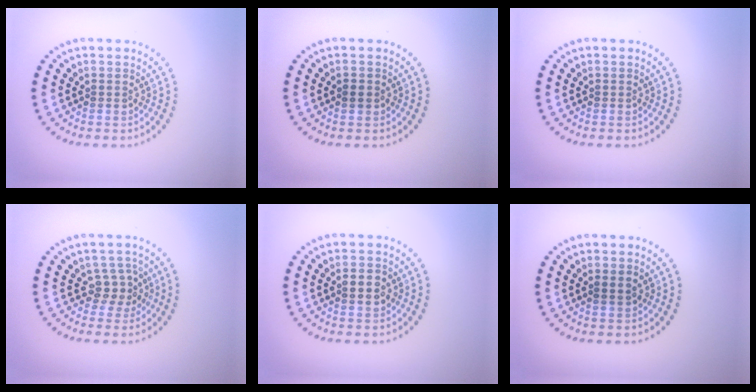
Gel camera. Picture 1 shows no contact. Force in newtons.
{"total": 0.8, "press": 0.8, "slide": 0.1}
{"total": 0.0}
{"total": 2.1, "press": 1.7, "slide": 1.3}
{"total": 1.6, "press": 1.6, "slide": 0.0}
{"total": 0.9, "press": 0.9, "slide": 0.1}